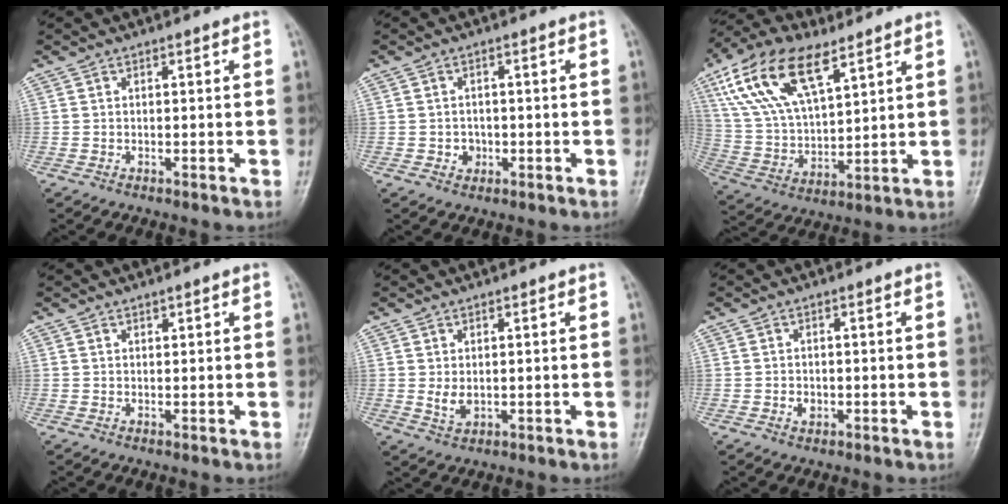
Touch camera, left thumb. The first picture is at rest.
{"total": 2.5, "force": [-0.6, 2.2, 0.9], "torque": [0.002, 0.006, -0.006]}
{"total": 18.2, "force": [9.6, 8.4, 13.0], "torque": [-0.238, -0.017, 0.184]}
{"total": 0.8, "force": [0.6, 0.3, 0.4], "torque": [-0.003, -0.003, 0.010]}
{"total": 2.9, "force": [0.5, 1.9, 2.2], "torque": [-0.033, -0.010, 0.015]}
{"total": 1.7, "force": [-0.4, 1.4, 0.9], "torque": [-0.009, 0.002, -0.004]}